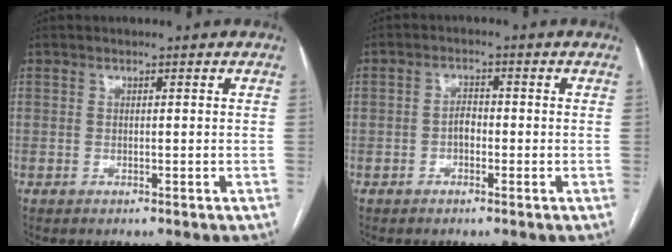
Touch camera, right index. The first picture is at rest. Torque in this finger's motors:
{"motor_torque": [-0.80, 0.42, -0.40, -0.12]}